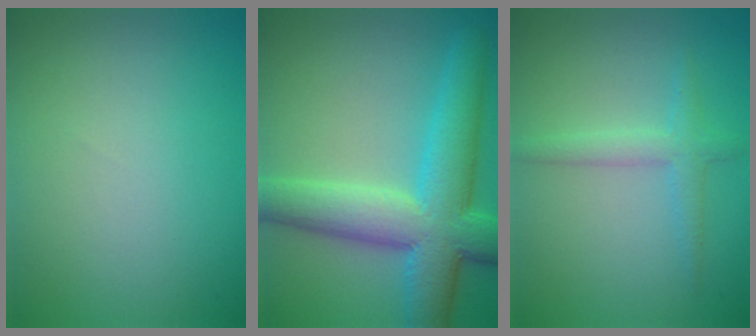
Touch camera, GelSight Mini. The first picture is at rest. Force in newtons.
{"total": 9.6, "press": 9.6, "slide": 0.3}
{"total": 2.3, "press": 2.3, "slide": 0.1}